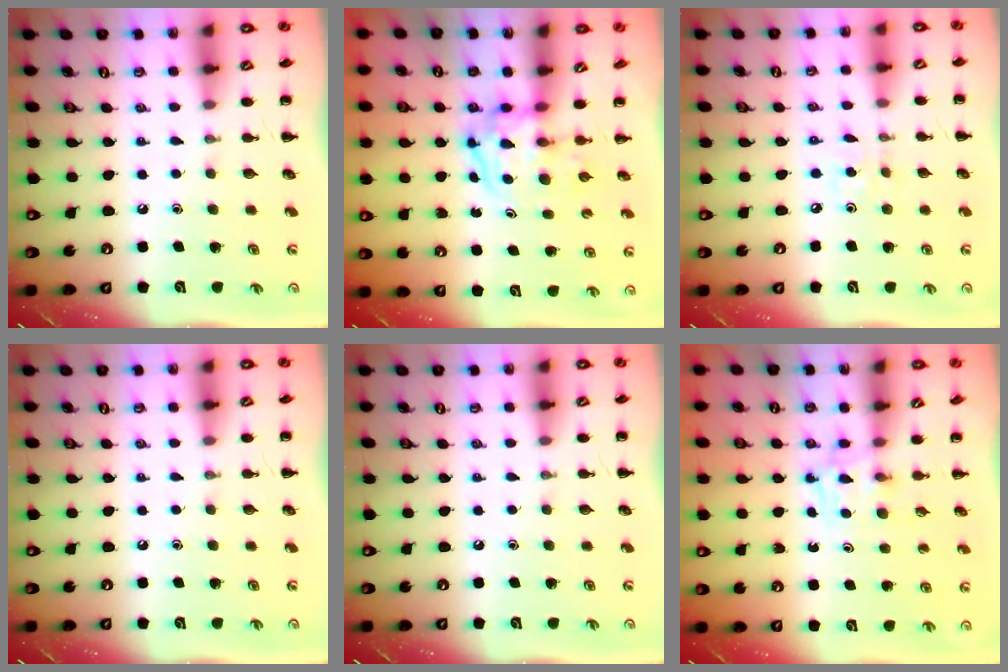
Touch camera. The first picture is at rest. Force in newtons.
{"total": 3.8, "press": 3.8, "slide": 0.5}
{"total": 2.2, "press": 2.1, "slide": 0.6}
{"total": 0.0}
{"total": 0.0}
{"total": 3.9, "press": 3.6, "slide": 1.4}